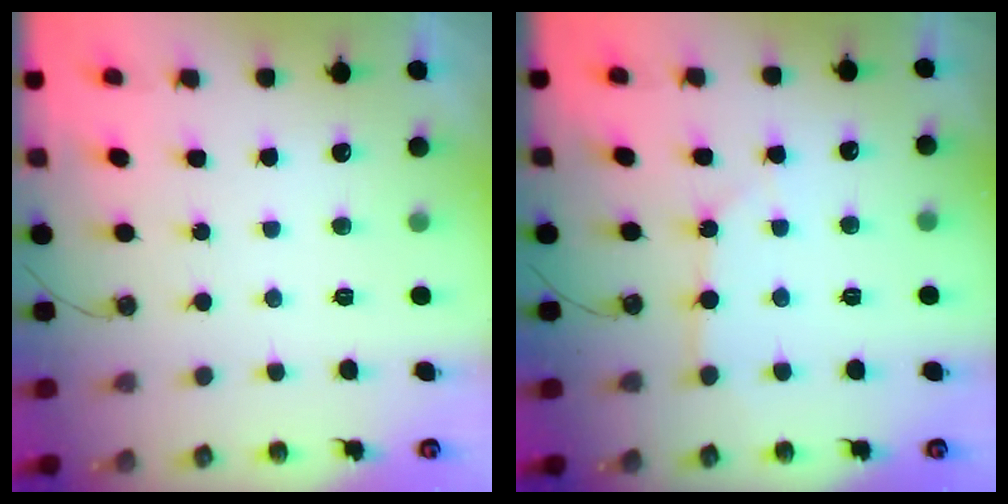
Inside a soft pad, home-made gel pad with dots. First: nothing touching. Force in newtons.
{"total": 3.5, "press": 3.5, "slide": 0.4}